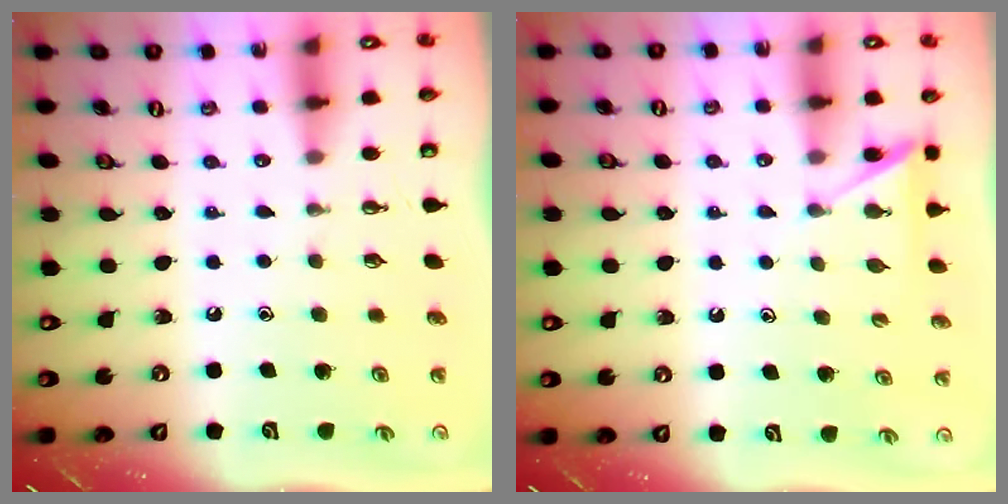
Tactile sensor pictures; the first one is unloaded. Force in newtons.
{"total": 5.7, "press": 5.7, "slide": 0.5}